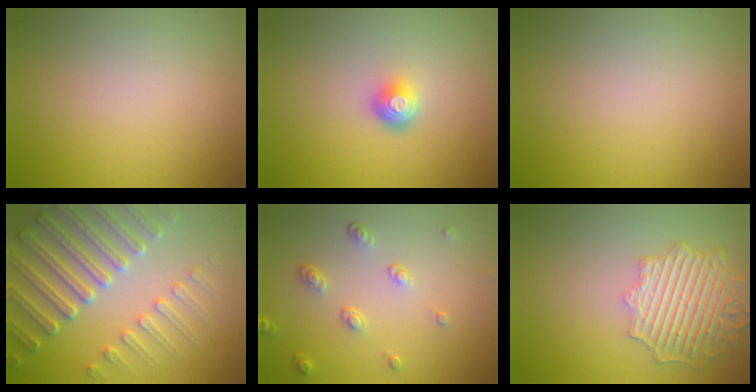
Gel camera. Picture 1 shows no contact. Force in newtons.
{"total": 2.3, "press": 1.5, "slide": 1.7}
{"total": 0.0}
{"total": 6.8, "press": 5.4, "slide": 4.1}
{"total": 2.2, "press": 1.4, "slide": 1.7}
{"total": 6.3, "press": 5.2, "slide": 3.6}